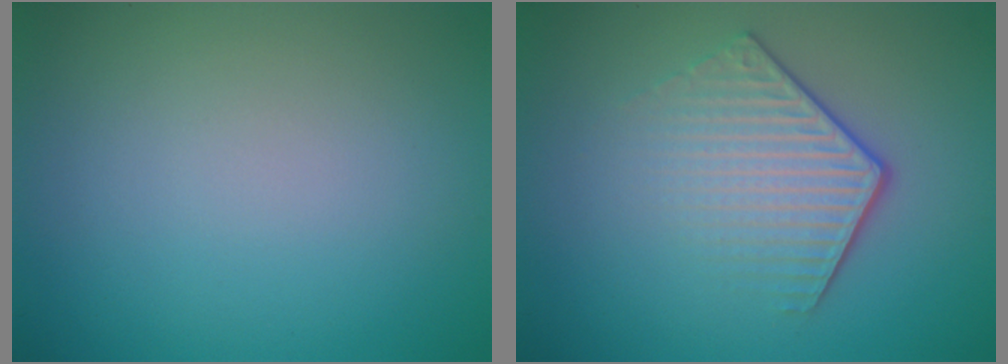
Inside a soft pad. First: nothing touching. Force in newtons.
{"total": 4.2, "press": 2.9, "slide": 3.0}